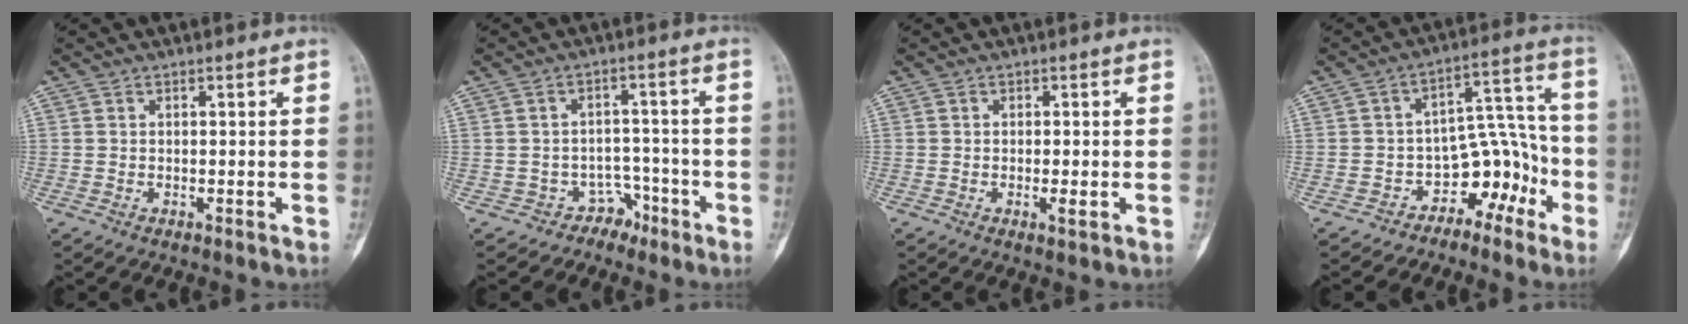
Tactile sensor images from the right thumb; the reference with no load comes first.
{"total": 4.4, "force": [-3.0, 3.2, -0.3], "torque": [0.034, 0.039, -0.046]}
{"total": 2.0, "force": [-0.5, 0.6, 1.9], "torque": [-0.035, -0.005, -0.008]}
{"total": 9.1, "force": [-5.1, 6.2, 4.4], "torque": [-0.003, 0.098, -0.083]}